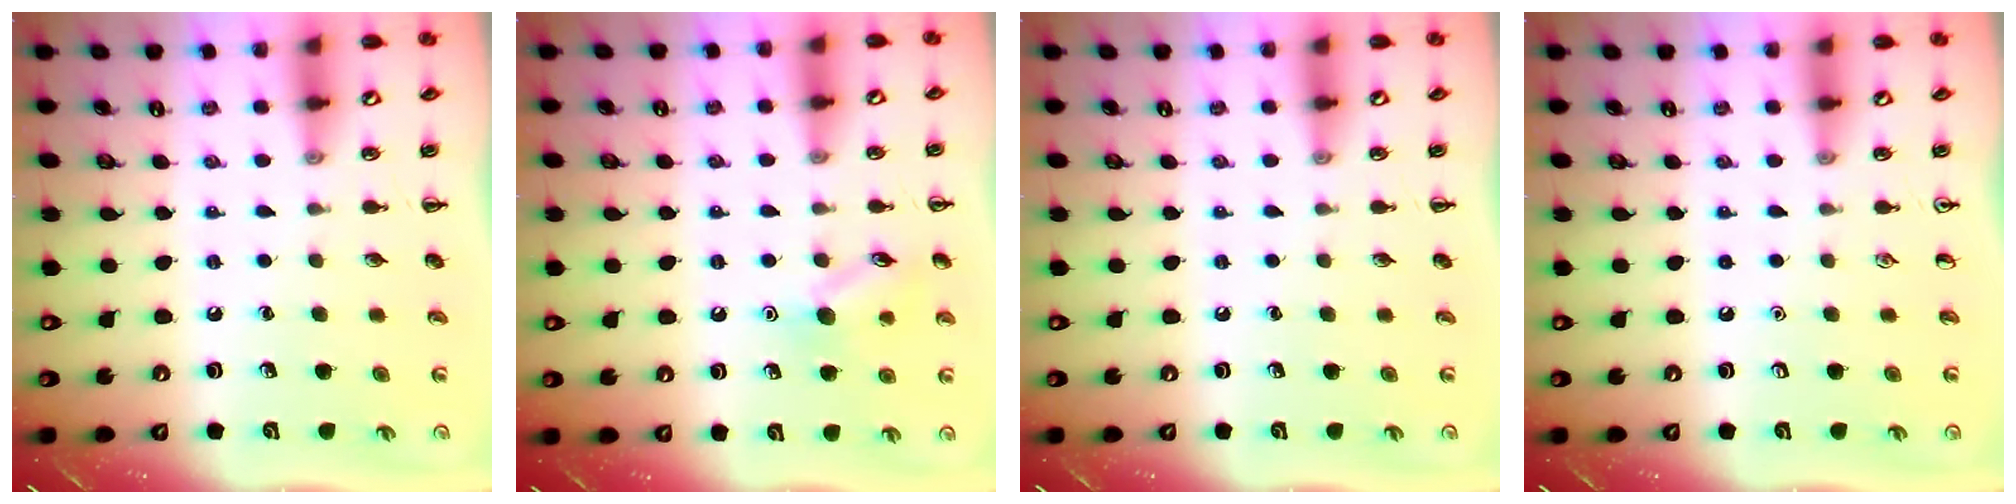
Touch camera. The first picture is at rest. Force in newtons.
{"total": 9.5, "press": 9.5, "slide": 0.9}
{"total": 0.0}
{"total": 0.0}